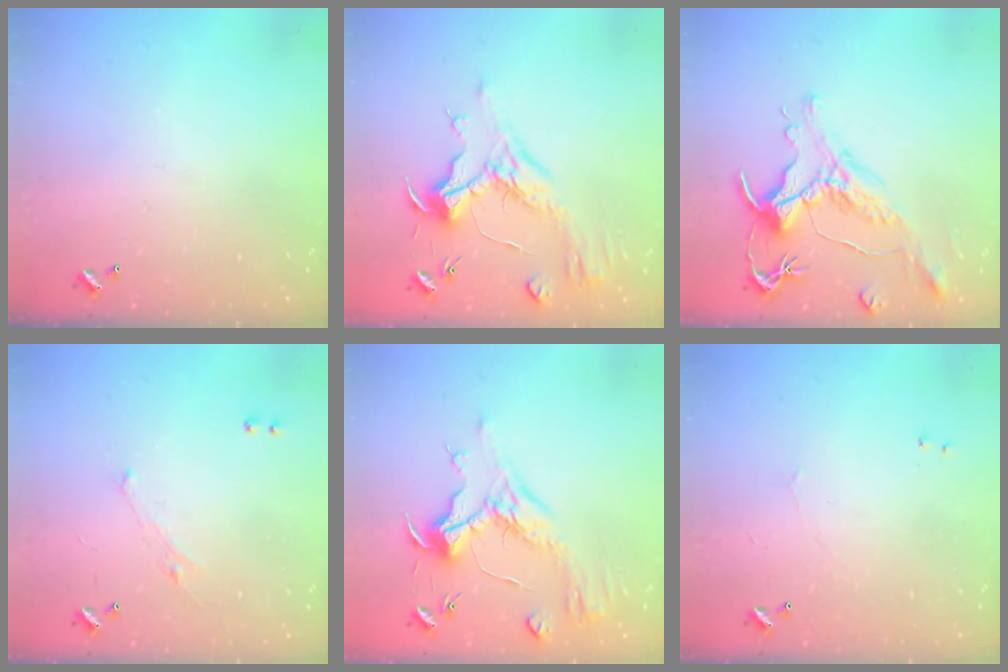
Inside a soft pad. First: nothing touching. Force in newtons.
{"total": 1.1, "press": 0.2, "slide": 1.1}
{"total": 1.7, "press": 1.1, "slide": 1.2}
{"total": 0.9, "press": 0.6, "slide": 0.7}
{"total": 1.1, "press": 0.2, "slide": 1.1}
{"total": 0.7, "press": 0.4, "slide": 0.5}